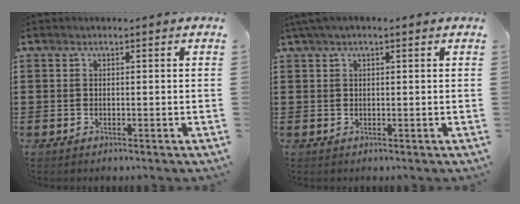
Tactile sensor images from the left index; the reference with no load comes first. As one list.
[{"total": 1.2, "force": [0.6, 0.5, 0.9], "torque": [-0.019, 0.004, 0.011]}]